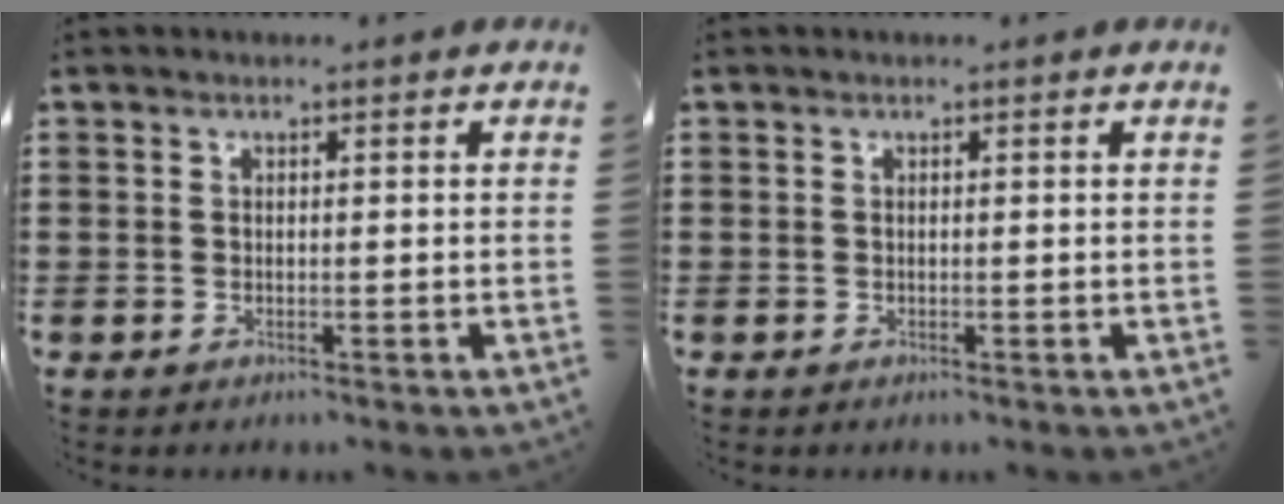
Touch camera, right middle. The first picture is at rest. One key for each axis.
{"total": 0.0}